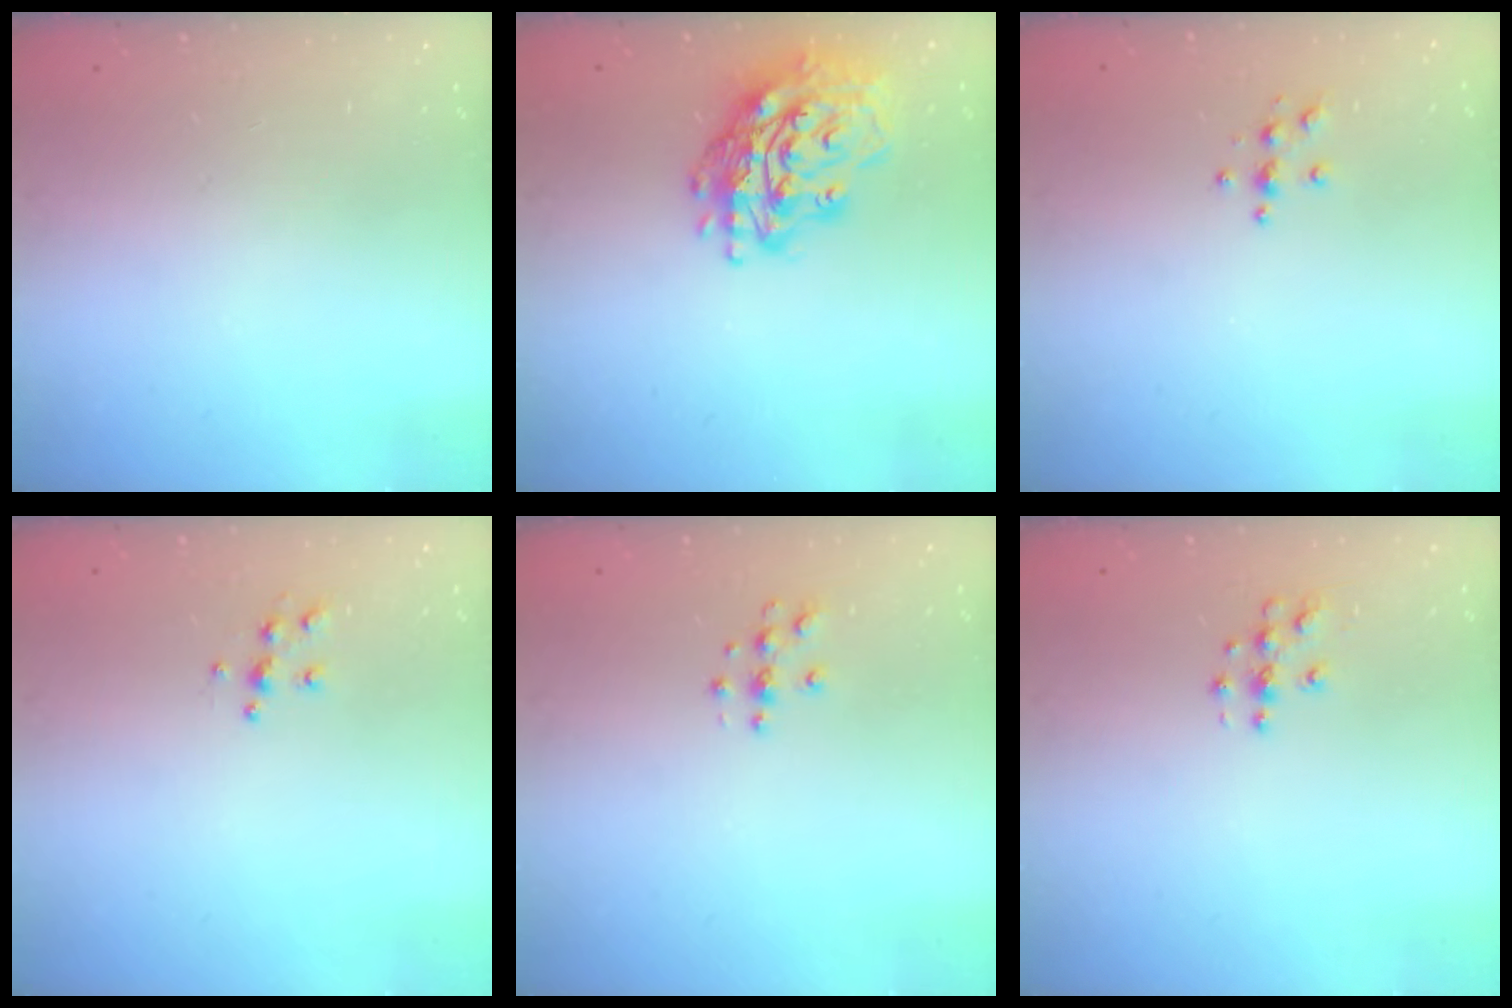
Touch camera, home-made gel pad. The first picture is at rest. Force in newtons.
{"total": 21.4, "press": 21.3, "slide": 2.1}
{"total": 3.7, "press": 3.7, "slide": 0.4}
{"total": 5.6, "press": 5.5, "slide": 0.5}
{"total": 3.9, "press": 3.8, "slide": 0.4}
{"total": 3.8, "press": 3.8, "slide": 0.2}